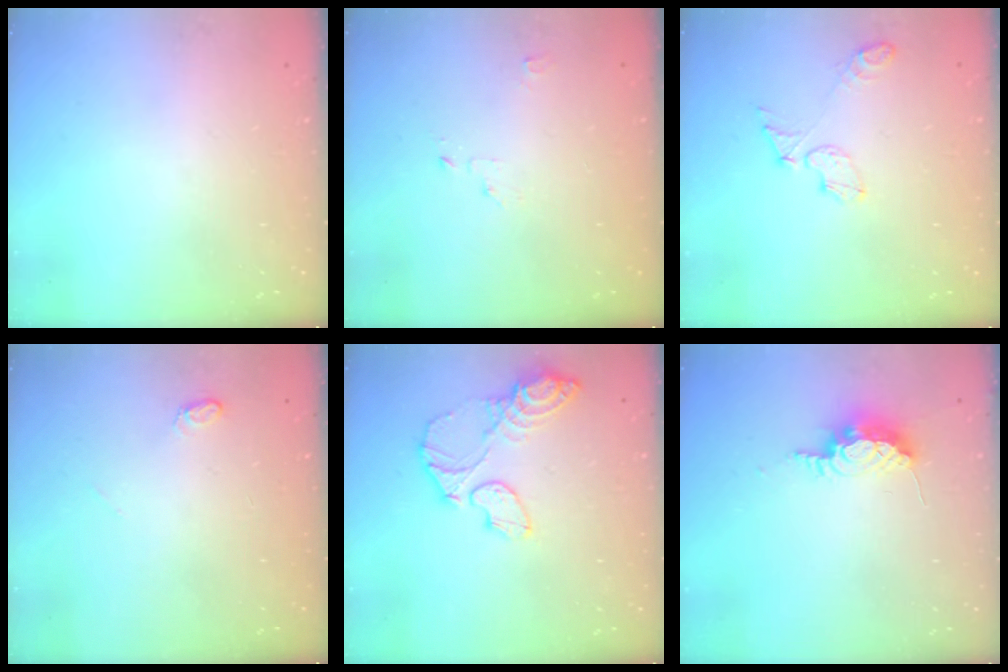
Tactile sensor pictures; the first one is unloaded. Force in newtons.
{"total": 2.1, "press": 2.1, "slide": 0.2}
{"total": 5.3, "press": 5.3, "slide": 0.5}
{"total": 3.8, "press": 3.8, "slide": 0.5}
{"total": 11.4, "press": 11.4, "slide": 1.1}
{"total": 8.7, "press": 8.7, "slide": 0.9}